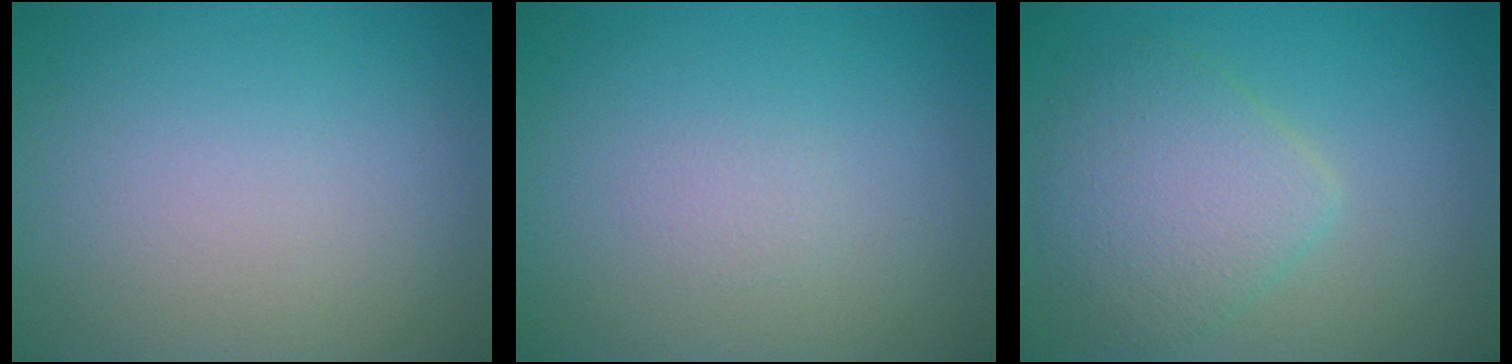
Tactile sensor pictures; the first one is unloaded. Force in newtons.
{"total": 0.6, "press": 0.6, "slide": 0.1}
{"total": 4.5, "press": 4.5, "slide": 0.1}